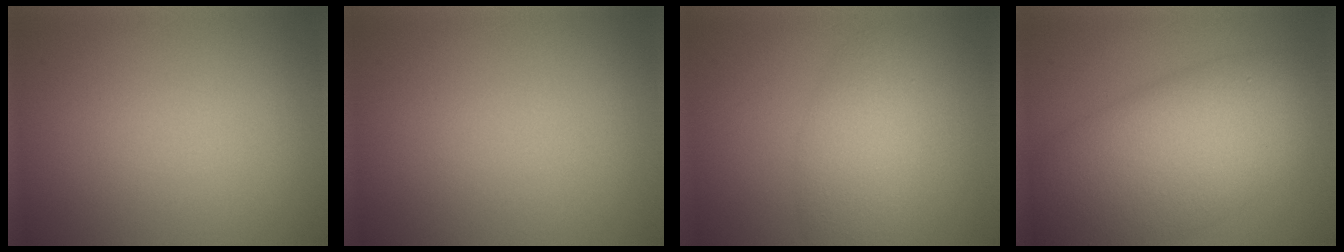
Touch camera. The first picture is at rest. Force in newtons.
{"total": 0.0}
{"total": 3.8, "press": 3.8, "slide": 0.1}
{"total": 11.1, "press": 11.0, "slide": 0.8}